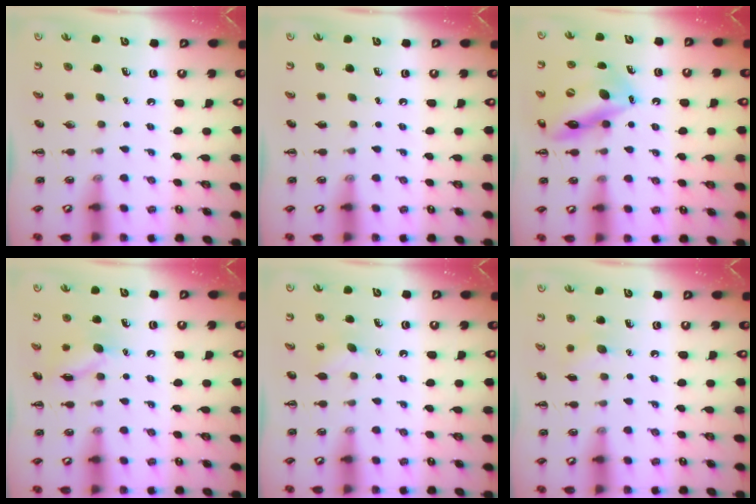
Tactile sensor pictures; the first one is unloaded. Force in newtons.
{"total": 0.0}
{"total": 15.8, "press": 15.5, "slide": 3.1}
{"total": 9.4, "press": 9.4, "slide": 0.4}
{"total": 3.9, "press": 3.7, "slide": 1.1}
{"total": 5.8, "press": 5.7, "slide": 1.5}